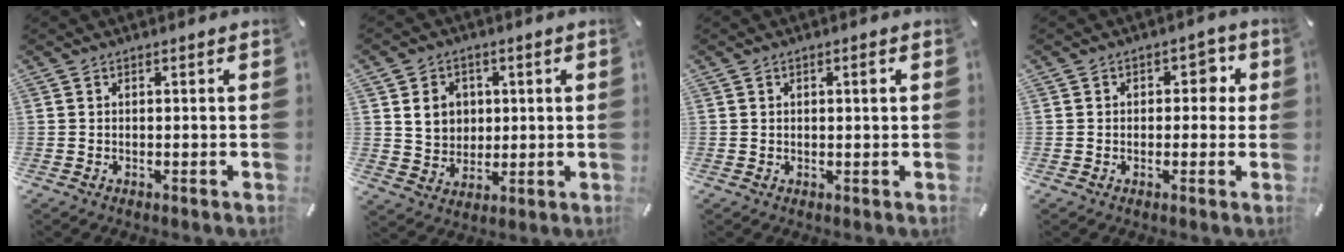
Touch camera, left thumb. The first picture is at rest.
{"total": 7.6, "force": [1.6, 7.0, 2.4], "torque": [-0.037, 0.003, 0.030]}
{"total": 1.6, "force": [0.4, 0.6, 1.4], "torque": [-0.019, 0.002, 0.003]}
{"total": 4.8, "force": [0.2, 3.6, 3.1], "torque": [-0.025, 0.001, -0.009]}